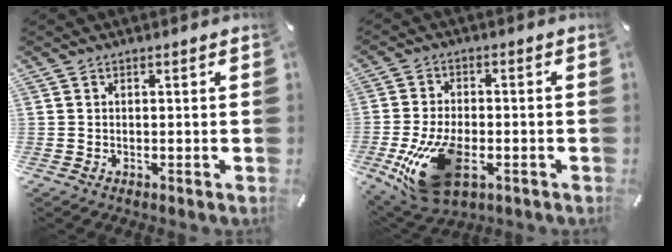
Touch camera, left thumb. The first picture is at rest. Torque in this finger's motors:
{"motor_torque": [1.29, 3.32, 0.87, 0.26, 0.33]}